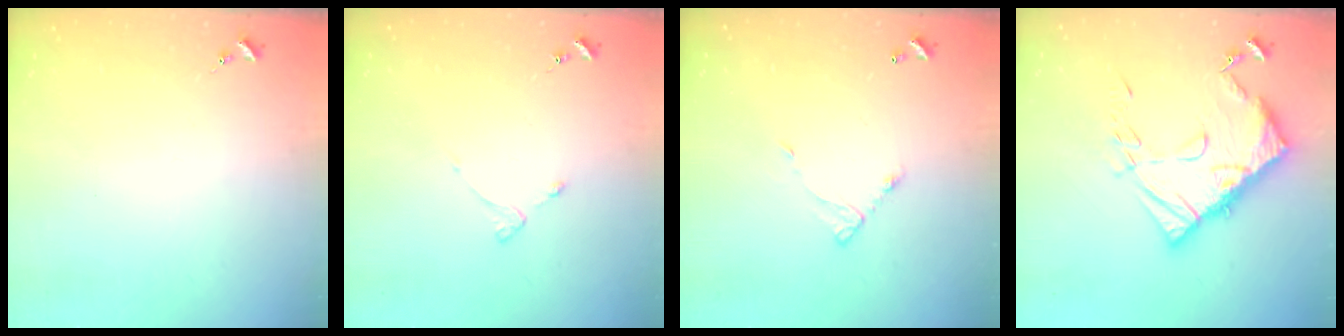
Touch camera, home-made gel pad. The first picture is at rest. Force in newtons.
{"total": 2.7, "press": 2.6, "slide": 0.5}
{"total": 5.8, "press": 5.8, "slide": 0.3}
{"total": 15.2, "press": 15.1, "slide": 1.4}